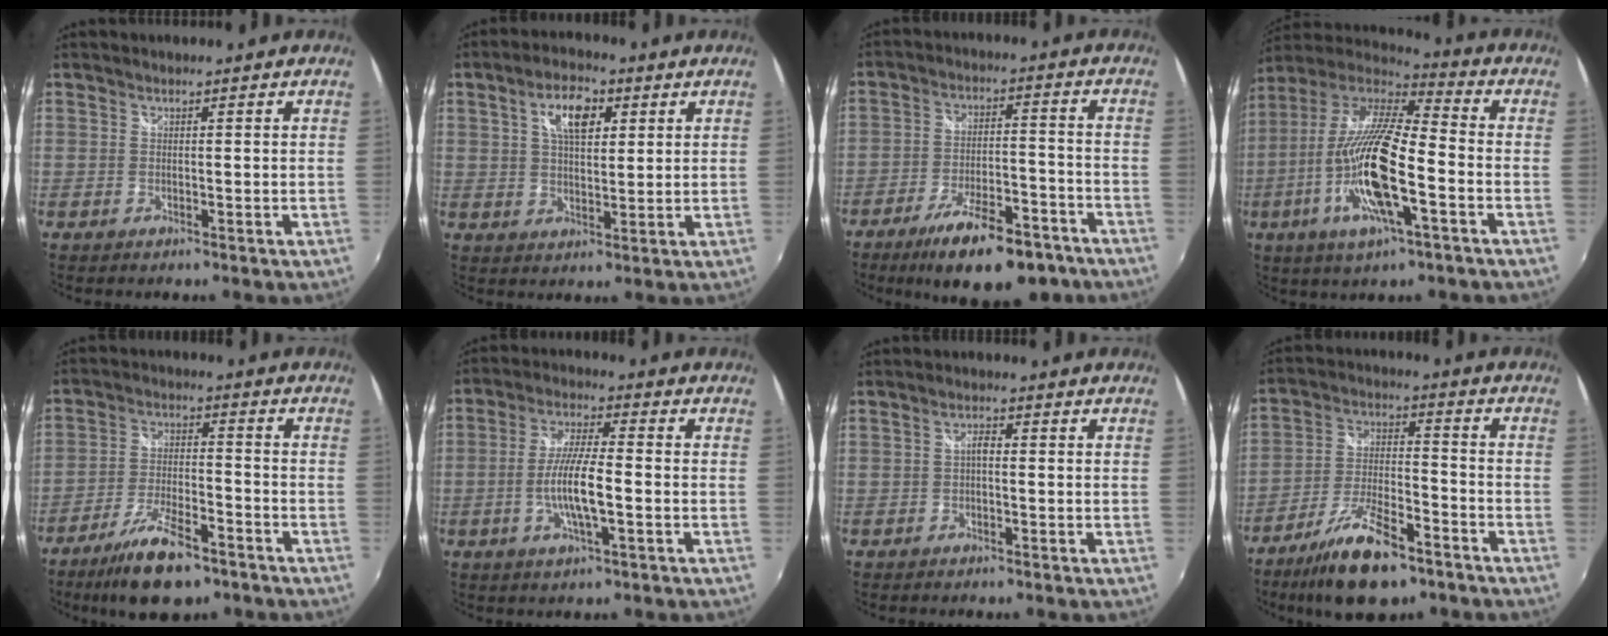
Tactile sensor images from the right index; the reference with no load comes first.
{"total": 7.8, "force": [2.9, 3.8, 6.1], "torque": [-0.103, 0.018, 0.050]}
{"total": 17.3, "force": [-12.4, 6.0, 10.6], "torque": [-0.180, -0.012, -0.177]}
{"total": 20.3, "force": [-6.6, 4.4, 18.7], "torque": [-0.355, -0.029, -0.130]}
{"total": 12.8, "force": [-9.1, 4.5, 7.9], "torque": [-0.166, -0.015, -0.155]}
{"total": 9.1, "force": [-2.4, 1.5, 8.6], "torque": [-0.170, -0.002, -0.045]}
{"total": 1.7, "force": [-0.4, 0.8, 1.4], "torque": [-0.028, 0.006, -0.010]}
{"total": 15.0, "force": [-10.3, 5.4, 9.4], "torque": [-0.190, -0.011, -0.179]}